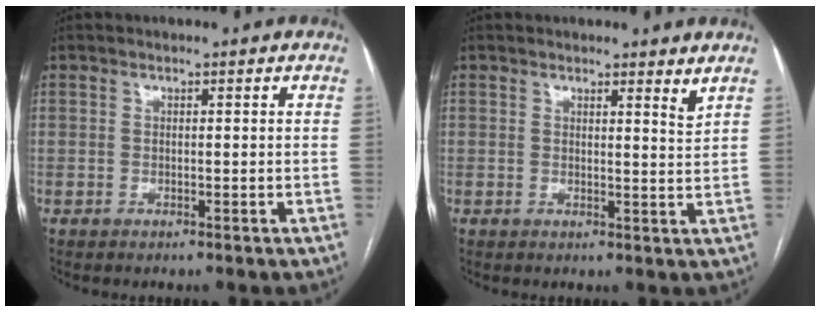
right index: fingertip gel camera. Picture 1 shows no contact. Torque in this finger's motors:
{"motor_torque": [-0.34, 0.00, -0.01, -0.01]}